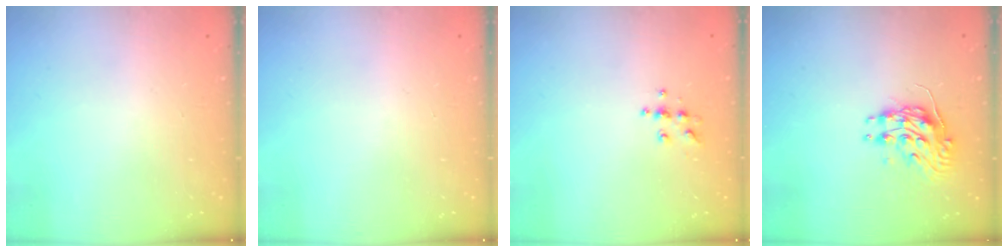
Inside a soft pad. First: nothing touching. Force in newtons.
{"total": 0.0}
{"total": 6.9, "press": 6.9, "slide": 0.4}
{"total": 9.3, "press": 9.3, "slide": 0.1}